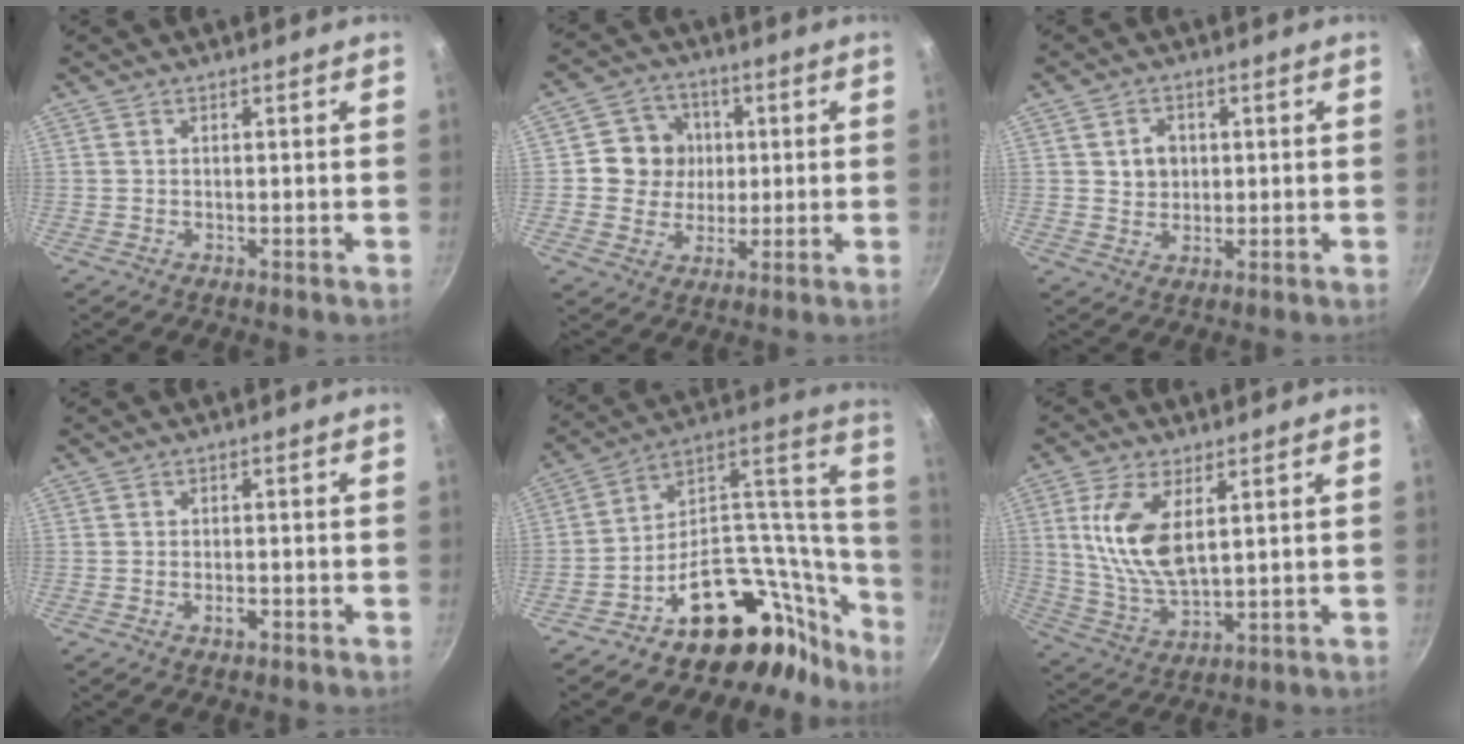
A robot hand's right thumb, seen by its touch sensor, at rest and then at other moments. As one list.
[{"total": 9.7, "force": [0.9, 9.0, 3.4], "torque": [-0.008, 0.010, 0.011]}, {"total": 4.4, "force": [0.9, 3.7, 2.2], "torque": [-0.014, -0.002, 0.017]}, {"total": 1.7, "force": [-0.8, 0.8, 1.2], "torque": [-0.022, 0.005, -0.013]}, {"total": 23.5, "force": [-16.6, 10.7, 12.8], "torque": [-0.091, 0.161, -0.259]}, {"total": 12.3, "force": [3.4, 5.6, 10.4], "torque": [-0.212, -0.016, 0.078]}]